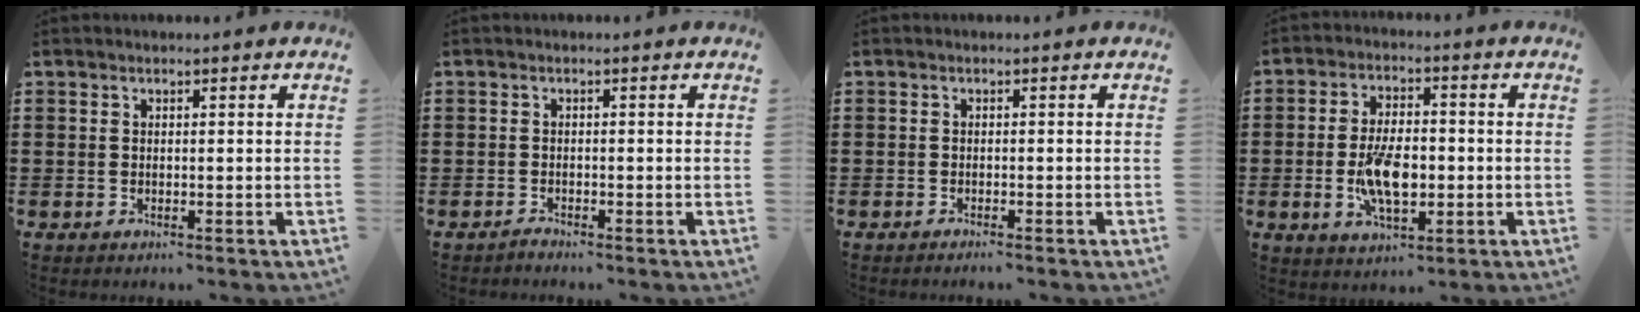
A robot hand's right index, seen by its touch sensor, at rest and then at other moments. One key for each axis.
{"total": 1.0, "fx": -1.0, "fy": 0.0, "fz": 0.0, "tx": -0.003, "ty": 0.000, "tz": -0.021}
{"total": 0.8, "fx": -0.8, "fy": -0.2, "fz": 0.1, "tx": -0.004, "ty": -0.004, "tz": -0.016}
{"total": 8.2, "fx": -1.7, "fy": 4.0, "fz": 7.0, "tx": -0.153, "ty": -0.001, "tz": -0.034}